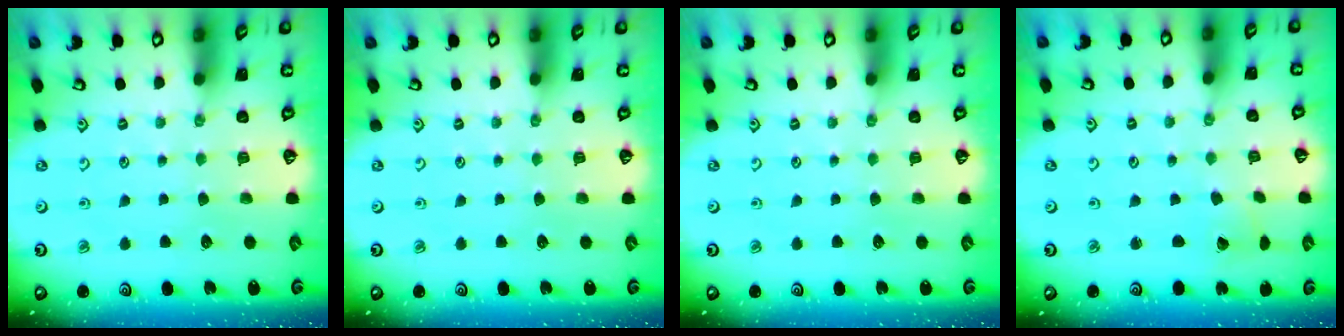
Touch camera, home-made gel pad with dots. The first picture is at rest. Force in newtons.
{"total": 0.0}
{"total": 0.0}
{"total": 2.0, "press": 2.0, "slide": 0.3}